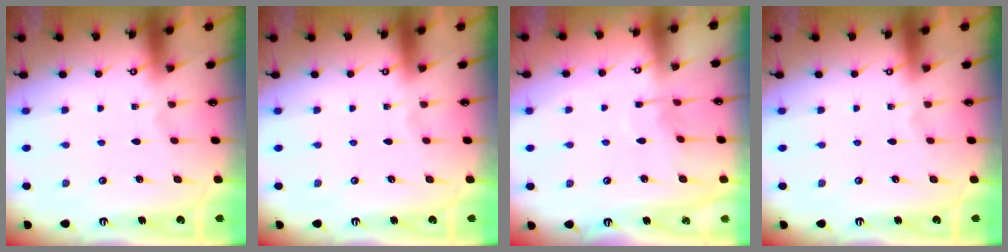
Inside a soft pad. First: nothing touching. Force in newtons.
{"total": 0.0}
{"total": 4.7, "press": 4.6, "slide": 0.8}
{"total": 0.0}